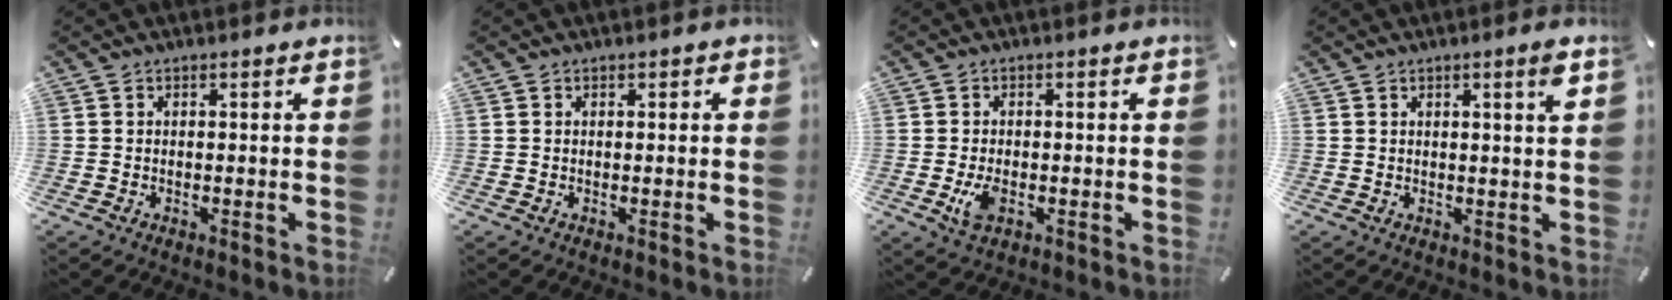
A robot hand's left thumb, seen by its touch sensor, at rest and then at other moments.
{"total": 0.7, "force": [0.1, 0.7, 0.1], "torque": [-0.003, 0.005, 0.001]}
{"total": 4.3, "force": [-1.0, 2.6, 3.3], "torque": [-0.082, -0.005, -0.021]}
{"total": 2.9, "force": [1.5, 0.2, 2.5], "torque": [-0.042, -0.003, 0.022]}